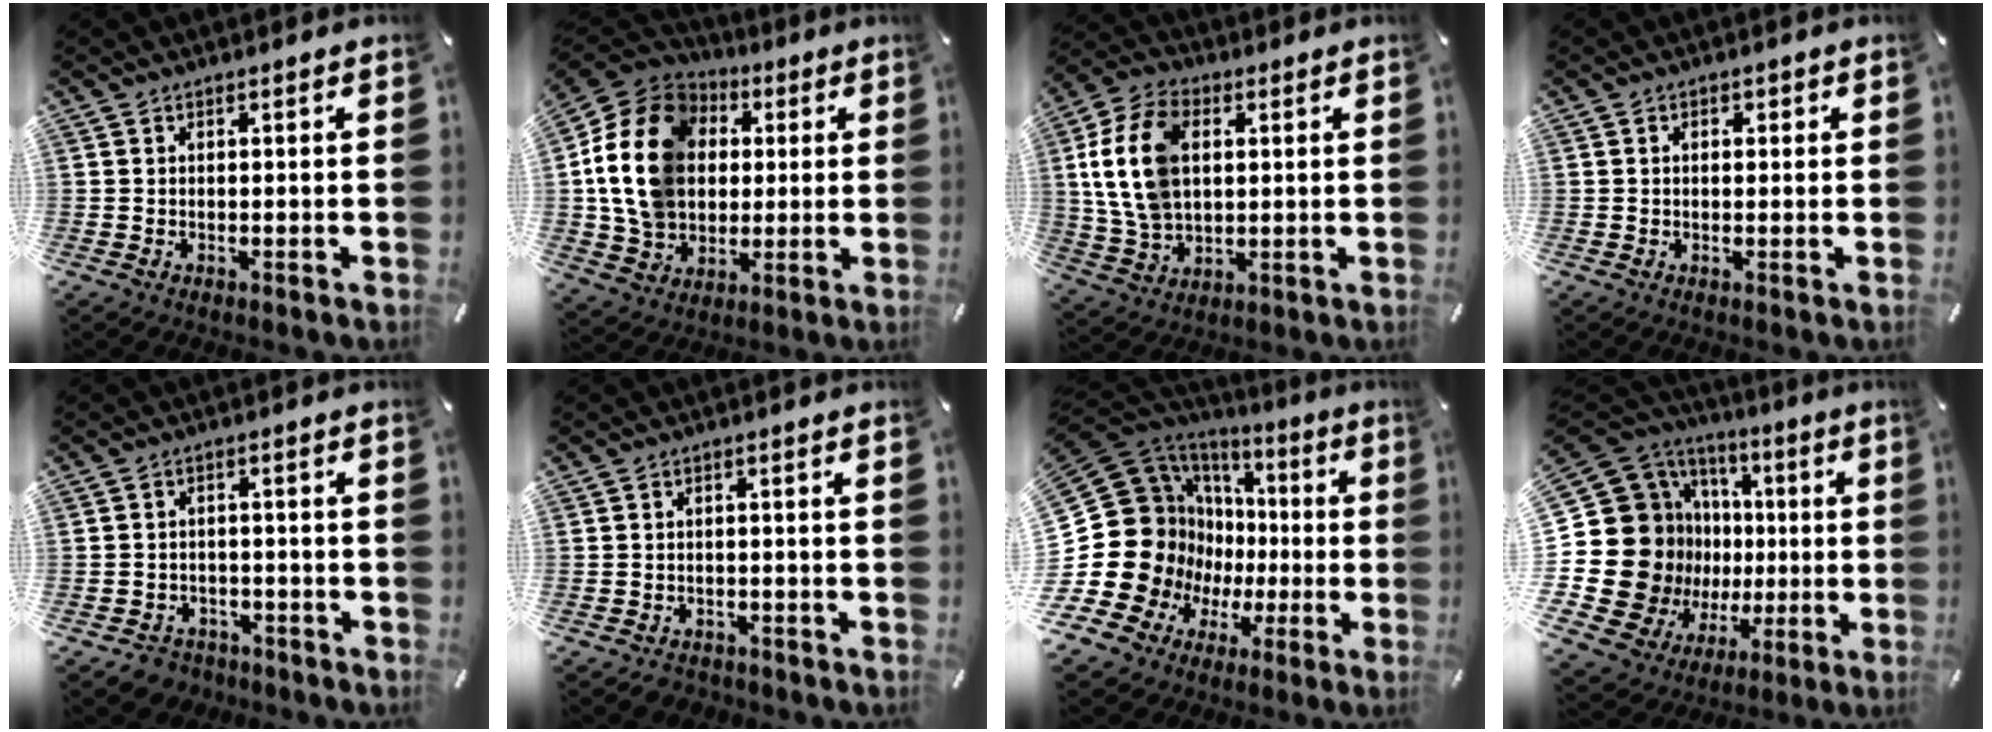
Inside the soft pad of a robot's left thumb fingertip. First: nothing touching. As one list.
[{"total": 18.8, "force": [2.0, 15.7, 10.2], "torque": [-0.236, -0.001, 0.036]}, {"total": 15.0, "force": [2.7, 10.6, 10.3], "torque": [-0.249, 0.012, 0.048]}, {"total": 1.3, "force": [0.1, 1.1, 0.7], "torque": [-0.006, 0.004, -0.003]}, {"total": 4.2, "force": [-2.9, 2.9, 0.9], "torque": [-0.019, 0.016, -0.056]}, {"total": 2.4, "force": [-1.9, 1.4, 0.4], "torque": [-0.005, 0.012, -0.041]}, {"total": 23.5, "force": [1.9, 19.8, 12.5], "torque": [-0.265, -0.052, 0.087]}, {"total": 25.6, "force": [0.4, 20.7, 15.0], "torque": [-0.310, -0.046, 0.061]}]